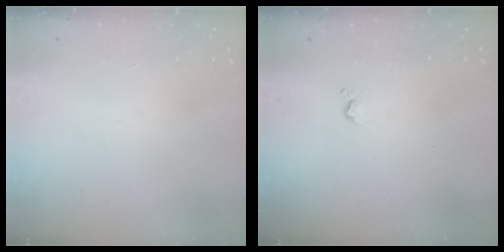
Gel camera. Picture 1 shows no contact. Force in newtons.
{"total": 3.4, "press": 3.3, "slide": 0.5}